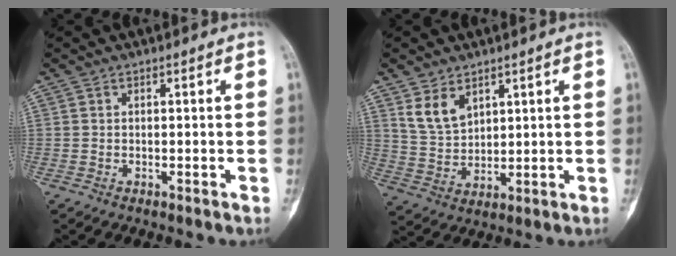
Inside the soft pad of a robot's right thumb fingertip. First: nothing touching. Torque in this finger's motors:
{"motor_torque": [-0.15, 0.15, 0.04, 0.02, 0.02]}